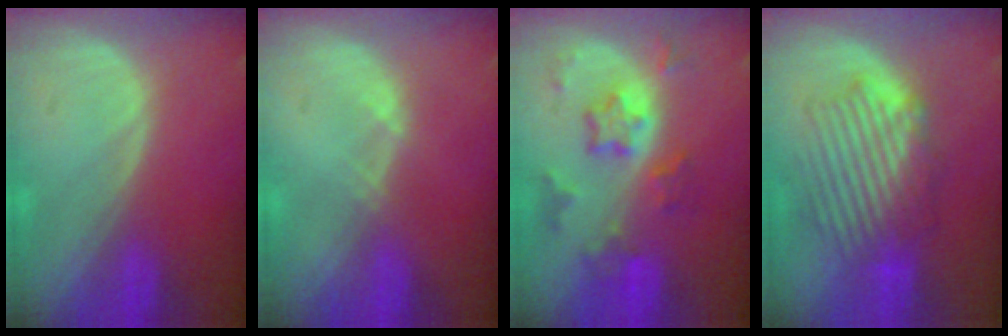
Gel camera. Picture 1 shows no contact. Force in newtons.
{"total": 0.8, "press": 0.8, "slide": 0.1}
{"total": 7.4, "press": 6.6, "slide": 3.3}
{"total": 8.6, "press": 8.3, "slide": 2.0}